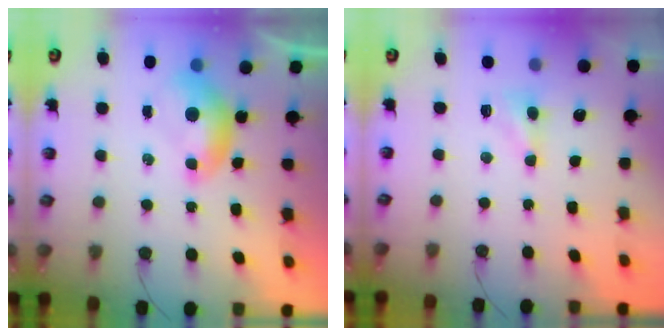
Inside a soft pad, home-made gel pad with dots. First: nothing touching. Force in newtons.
{"total": 1.6, "press": 1.5, "slide": 0.5}